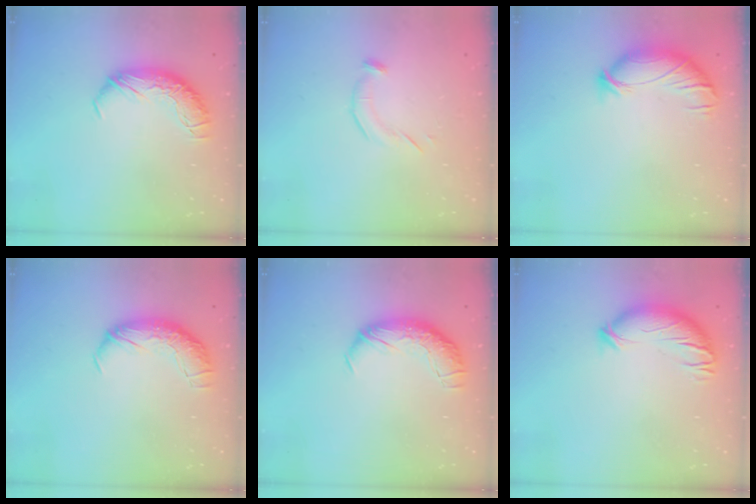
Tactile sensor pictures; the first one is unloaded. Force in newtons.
{"total": 5.4, "press": 5.4, "slide": 0.7}
{"total": 4.4, "press": 4.2, "slide": 1.2}
{"total": 2.3, "press": 1.1, "slide": 2.1}
{"total": 2.3, "press": 0.9, "slide": 2.2}
{"total": 3.8, "press": 3.0, "slide": 2.2}